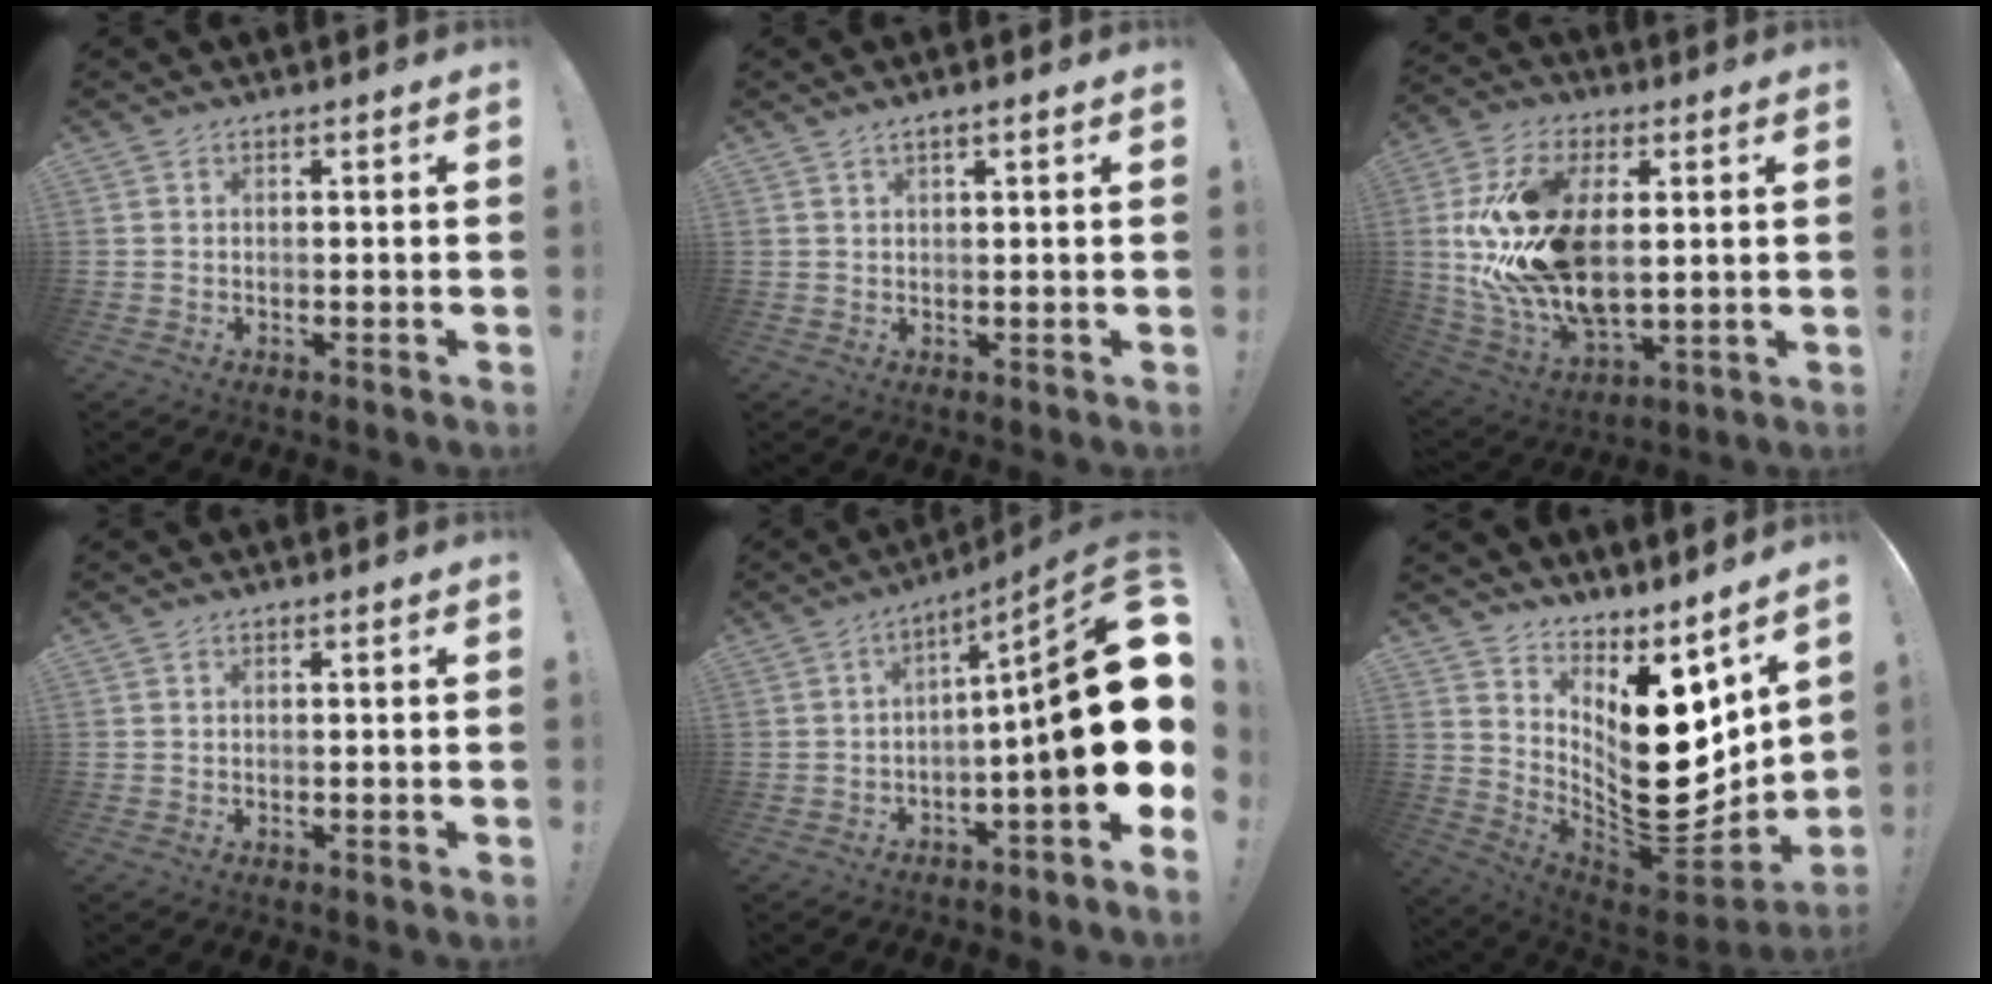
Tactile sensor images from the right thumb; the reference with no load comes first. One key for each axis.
{"total": 1.6, "fx": 1.0, "fy": 0.0, "fz": 1.2, "tx": -0.022, "ty": -0.001, "tz": 0.018}
{"total": 24.2, "fx": 2.9, "fy": 14.5, "fz": 19.2, "tx": -0.365, "ty": -0.009, "tz": 0.060}
{"total": 0.0}
{"total": 21.2, "fx": 0.6, "fy": 3.3, "fz": 20.9, "tx": -0.309, "ty": -0.010, "tz": 0.006}
{"total": 19.4, "fx": 2.6, "fy": 11.1, "fz": 15.7, "tx": -0.209, "ty": -0.057, "tz": 0.062}